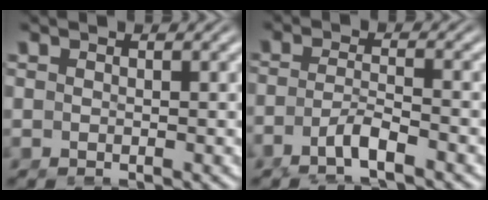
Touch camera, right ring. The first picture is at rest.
{"total": 3.0, "force": [-1.9, 0.5, 2.2], "torque": [-0.047, -0.017, -0.027]}